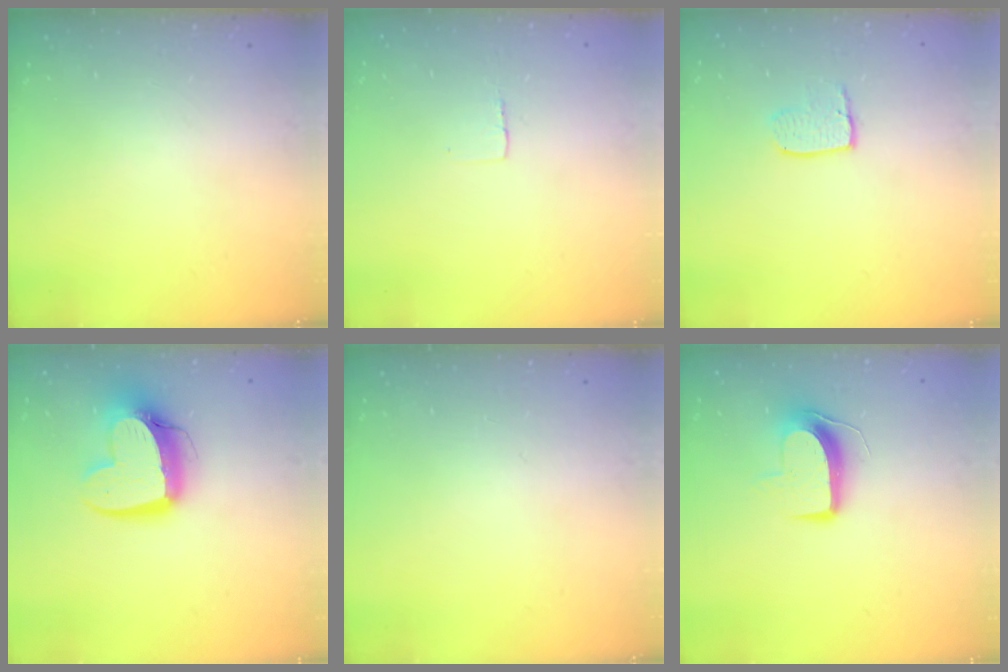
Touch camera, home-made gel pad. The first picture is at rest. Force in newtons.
{"total": 2.3, "press": 2.3, "slide": 0.1}
{"total": 5.5, "press": 5.5, "slide": 0.3}
{"total": 14.4, "press": 14.3, "slide": 1.3}
{"total": 0.0}
{"total": 9.3, "press": 9.3, "slide": 0.6}